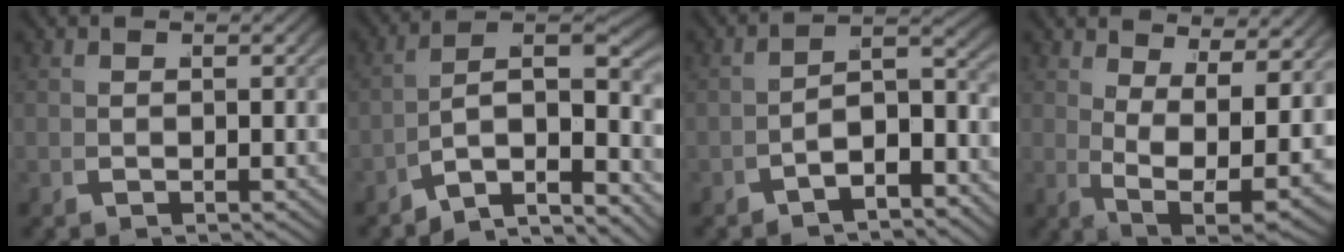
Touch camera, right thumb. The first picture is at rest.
{"total": 11.0, "force": [-2.2, 7.4, 7.9], "torque": [-0.152, -0.039, -0.028]}
{"total": 5.5, "force": [-2.0, 2.8, 4.3], "torque": [-0.069, -0.013, -0.027]}
{"total": 8.9, "force": [1.0, 5.2, 7.1], "torque": [-0.124, -0.036, 0.034]}